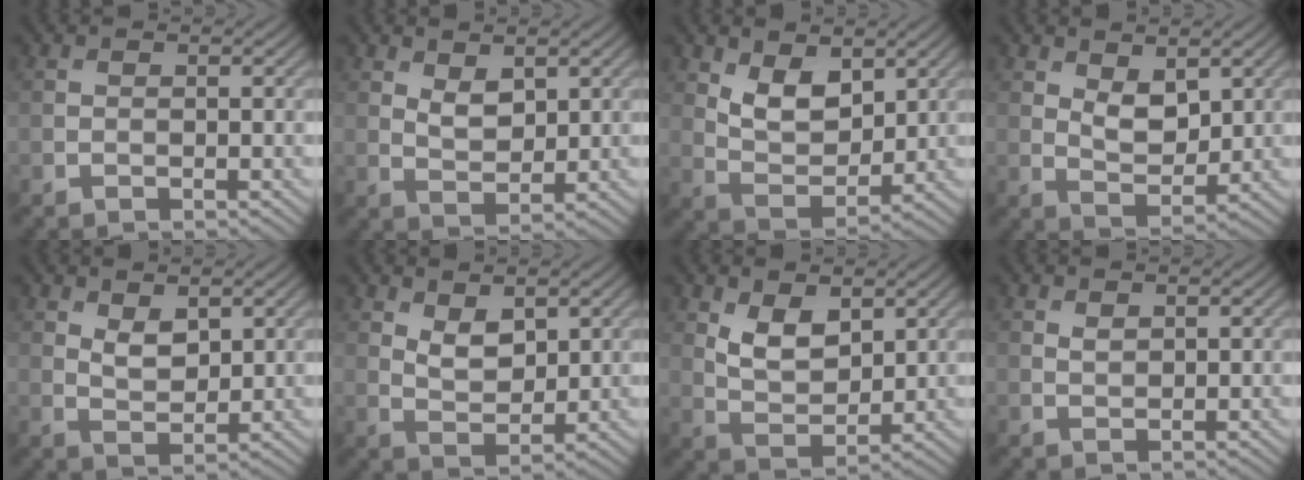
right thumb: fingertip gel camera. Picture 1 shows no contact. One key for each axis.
{"total": 3.1, "fx": 1.7, "fy": 1.6, "fz": 2.1, "tx": -0.045, "ty": -0.006, "tz": 0.037}
{"total": 6.3, "fx": 3.2, "fy": 3.5, "fz": 4.2, "tx": -0.086, "ty": -0.017, "tz": 0.057}
{"total": 4.4, "fx": 2.1, "fy": 2.3, "fz": 3.1, "tx": -0.063, "ty": -0.008, "tz": 0.038}
{"total": 3.2, "fx": 1.8, "fy": 1.7, "fz": 2.1, "tx": -0.046, "ty": -0.007, "tz": 0.038}
{"total": 3.9, "fx": 2.1, "fy": 2.1, "fz": 2.6, "tx": -0.056, "ty": -0.008, "tz": 0.043}
{"total": 5.6, "fx": 2.6, "fy": 3.1, "fz": 3.8, "tx": -0.082, "ty": -0.013, "tz": 0.053}
{"total": 1.0, "fx": 0.7, "fy": 0.6, "fz": 0.6, "tx": -0.014, "ty": -0.003, "tz": 0.015}